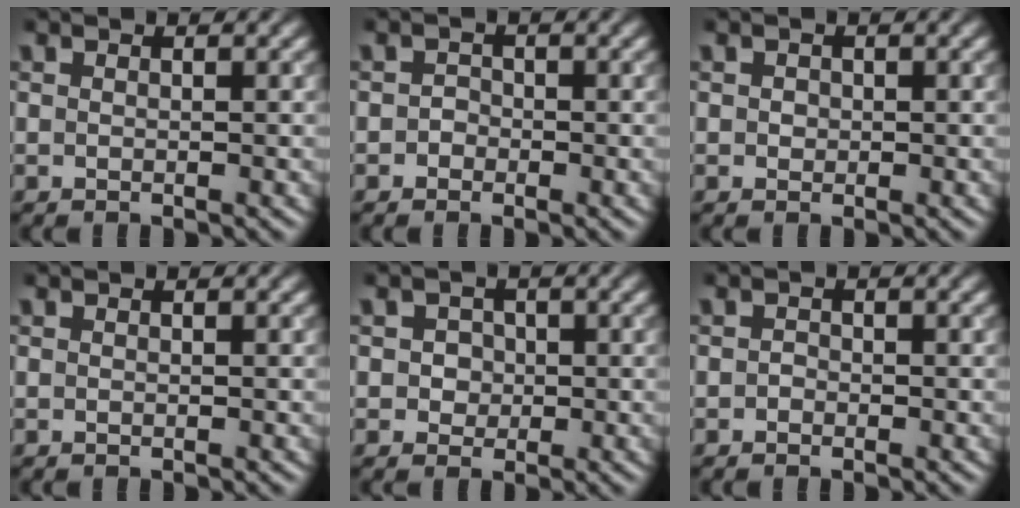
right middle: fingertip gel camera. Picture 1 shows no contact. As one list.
[{"total": 1.0, "force": [-0.4, 0.9, 0.2], "torque": [0.002, 0.000, -0.008]}, {"total": 0.7, "force": [0.1, 0.7, 0.2], "torque": [-0.001, -0.001, -0.001]}, {"total": 0.0}, {"total": 1.9, "force": [0.3, 1.8, 0.8], "torque": [0.004, 0.009, 0.002]}, {"total": 0.6, "force": [-0.3, 0.5, 0.2], "torque": [-0.001, -0.003, -0.007]}]